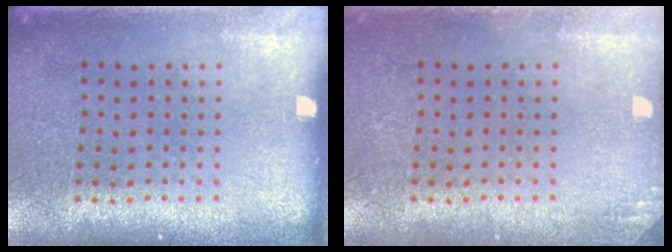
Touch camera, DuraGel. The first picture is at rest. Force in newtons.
{"total": 1.0, "press": 1.0, "slide": 0.1}